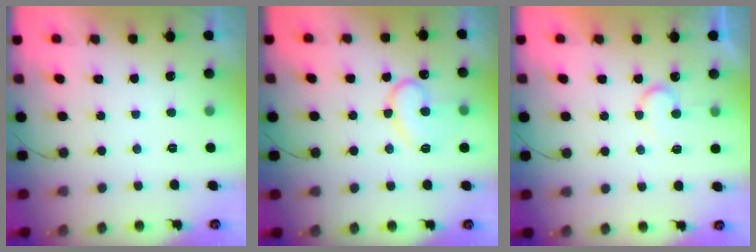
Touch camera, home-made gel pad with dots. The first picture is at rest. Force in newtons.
{"total": 13.8, "press": 13.8, "slide": 1.3}
{"total": 7.1, "press": 7.1, "slide": 0.5}